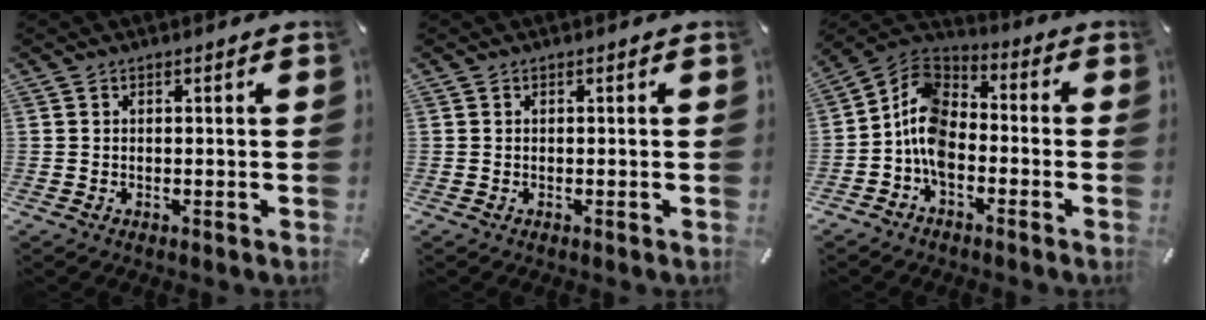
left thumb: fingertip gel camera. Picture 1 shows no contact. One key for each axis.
{"total": 0.0}
{"total": 10.6, "fx": -4.5, "fy": 6.9, "fz": 6.6, "tx": -0.154, "ty": 0.011, "tz": -0.093}